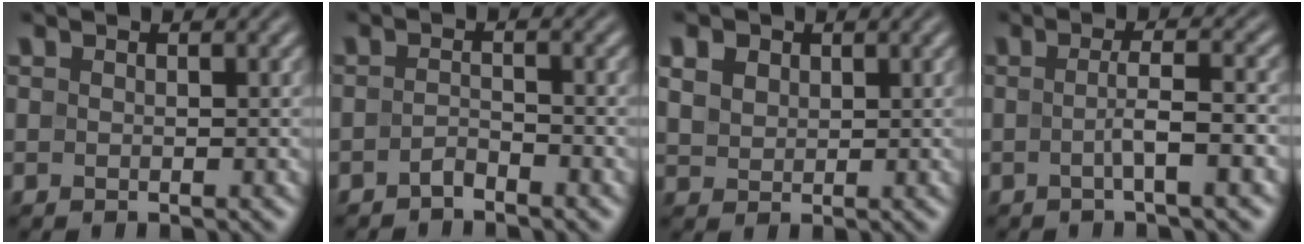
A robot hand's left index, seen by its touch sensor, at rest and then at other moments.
{"total": 1.4, "force": [-1.2, 0.3, 0.7], "torque": [-0.014, 0.006, -0.025]}
{"total": 3.6, "force": [2.0, 2.4, 1.7], "torque": [-0.048, 0.012, 0.032]}
{"total": 3.5, "force": [-0.6, 0.5, 3.4], "torque": [-0.055, 0.002, -0.014]}